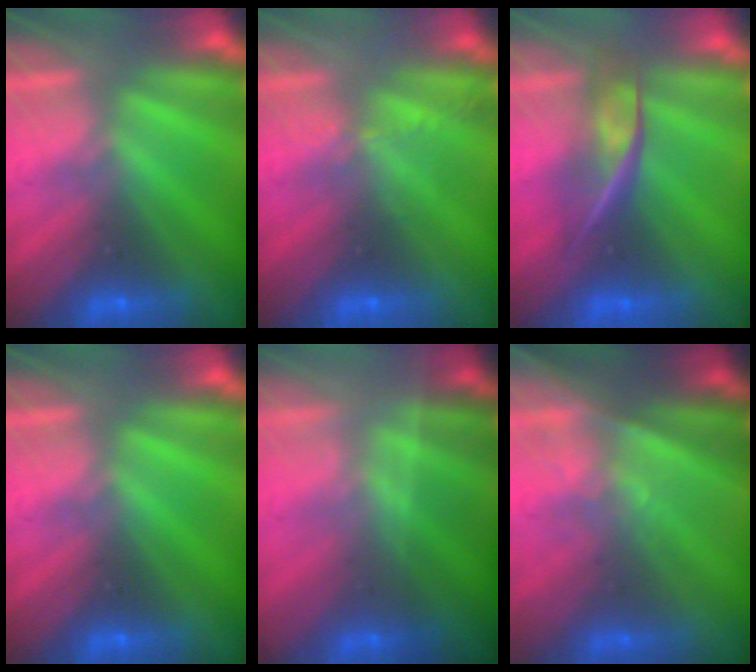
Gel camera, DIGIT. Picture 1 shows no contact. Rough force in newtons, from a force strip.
{"total": 2.1}
{"total": 2.4}
{"total": 0.0}
{"total": 1.6}
{"total": 1.4}